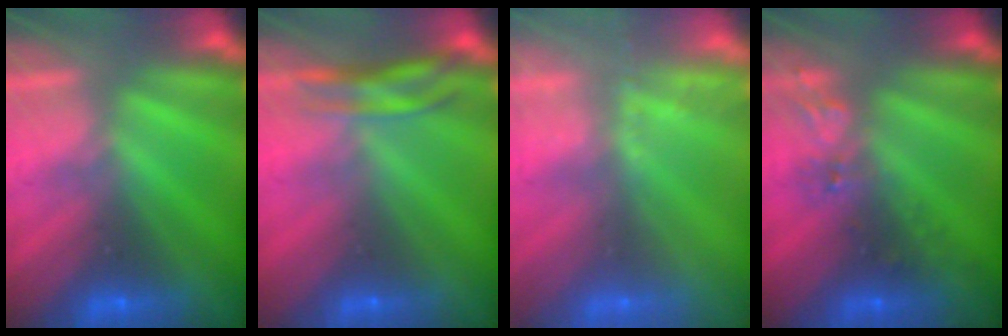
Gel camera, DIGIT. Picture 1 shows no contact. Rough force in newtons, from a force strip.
{"total": 3.9}
{"total": 2.4}
{"total": 2.6}